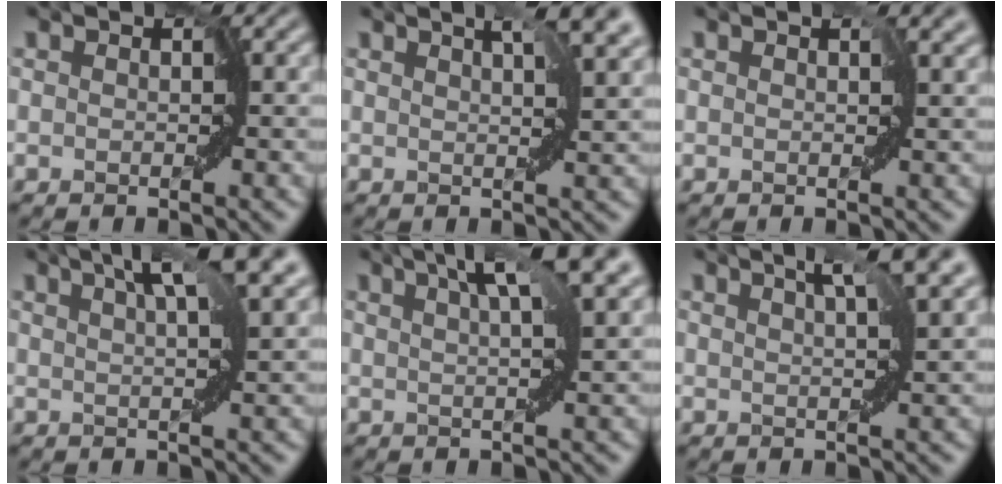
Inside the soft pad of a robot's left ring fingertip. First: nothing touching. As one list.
[{"total": 3.8, "force": [2.5, 0.5, 2.8], "torque": [-0.040, 0.003, 0.044]}, {"total": 1.7, "force": [0.9, 0.8, 1.2], "torque": [-0.014, 0.005, 0.009]}, {"total": 5.6, "force": [3.5, 0.3, 4.3], "torque": [-0.059, 0.019, 0.057]}, {"total": 5.7, "force": [3.5, 0.2, 4.5], "torque": [-0.061, 0.019, 0.058]}, {"total": 3.7, "force": [2.5, -0.1, 2.7], "torque": [-0.047, 0.008, 0.044]}]